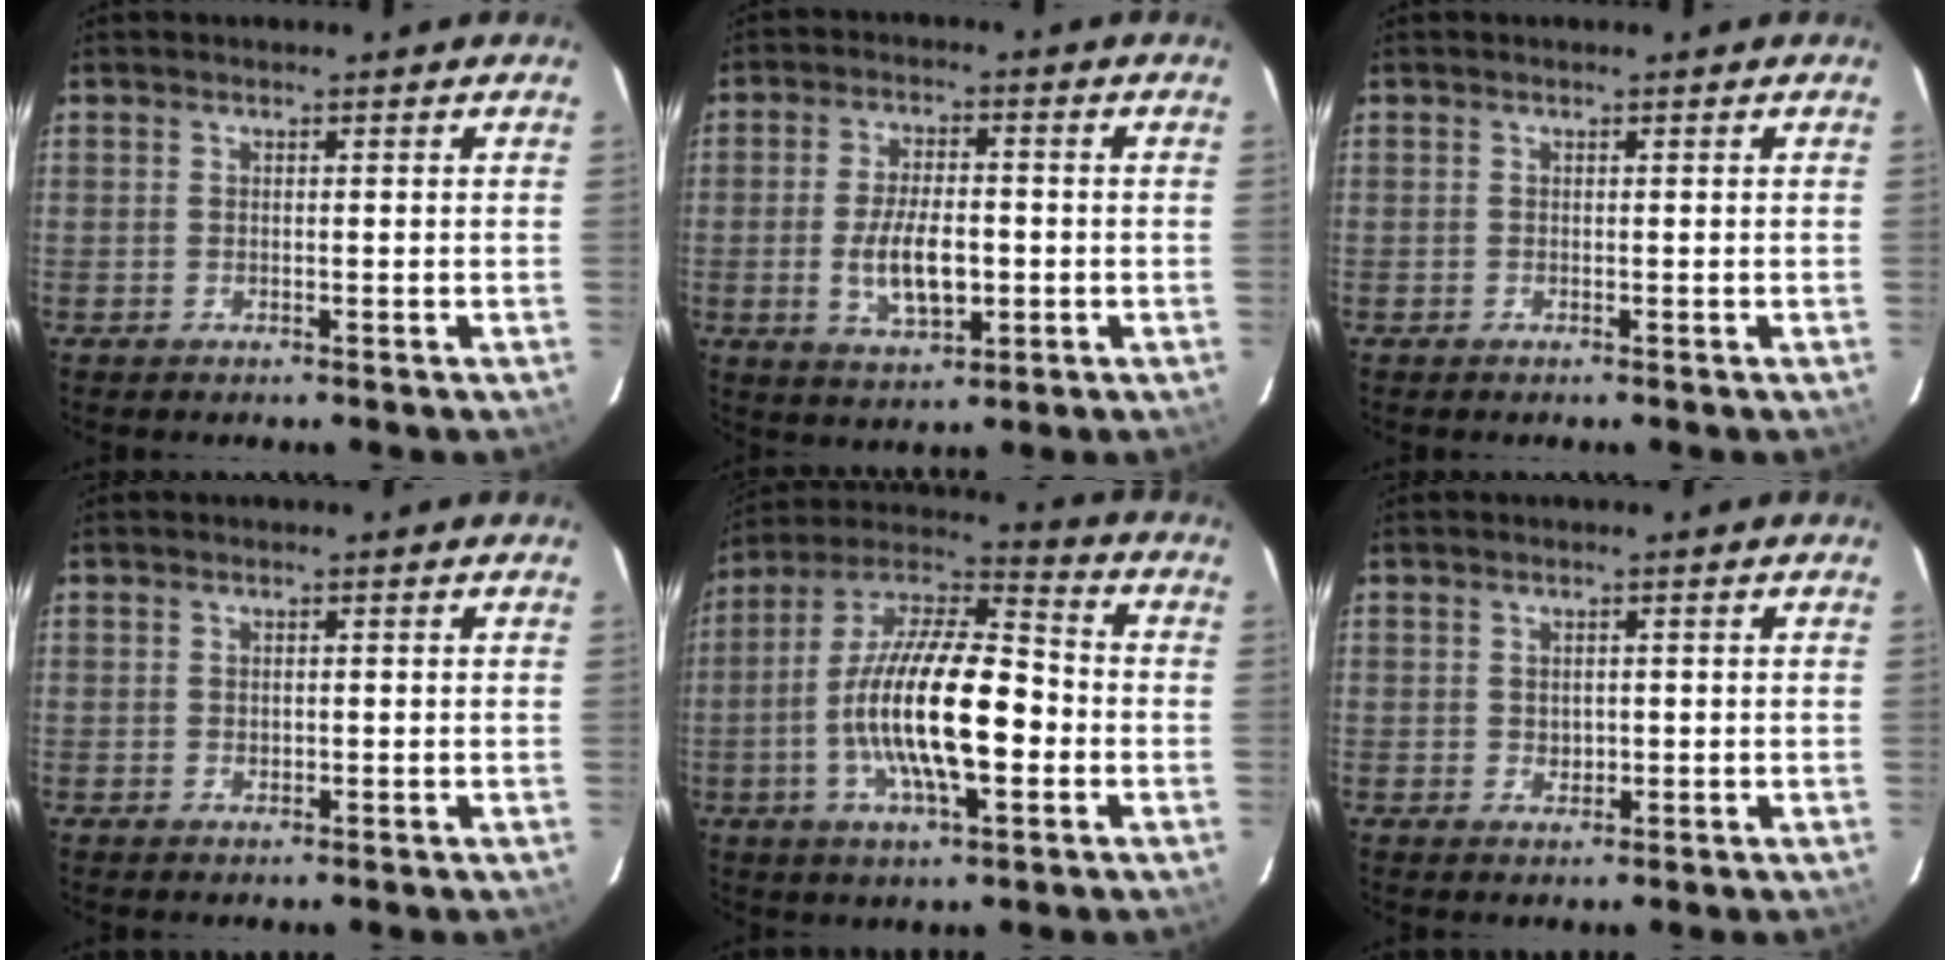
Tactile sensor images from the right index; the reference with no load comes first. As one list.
[{"total": 9.4, "force": [-1.8, 4.3, 8.1], "torque": [-0.158, -0.007, -0.024]}, {"total": 0.0}, {"total": 0.9, "force": [0.0, 0.8, 0.4], "torque": [-0.004, 0.001, 0.003]}, {"total": 19.0, "force": [-3.8, 6.3, 17.6], "torque": [-0.325, 0.000, -0.075]}, {"total": 1.9, "force": [0.0, 1.7, 0.8], "torque": [-0.010, 0.001, 0.005]}]